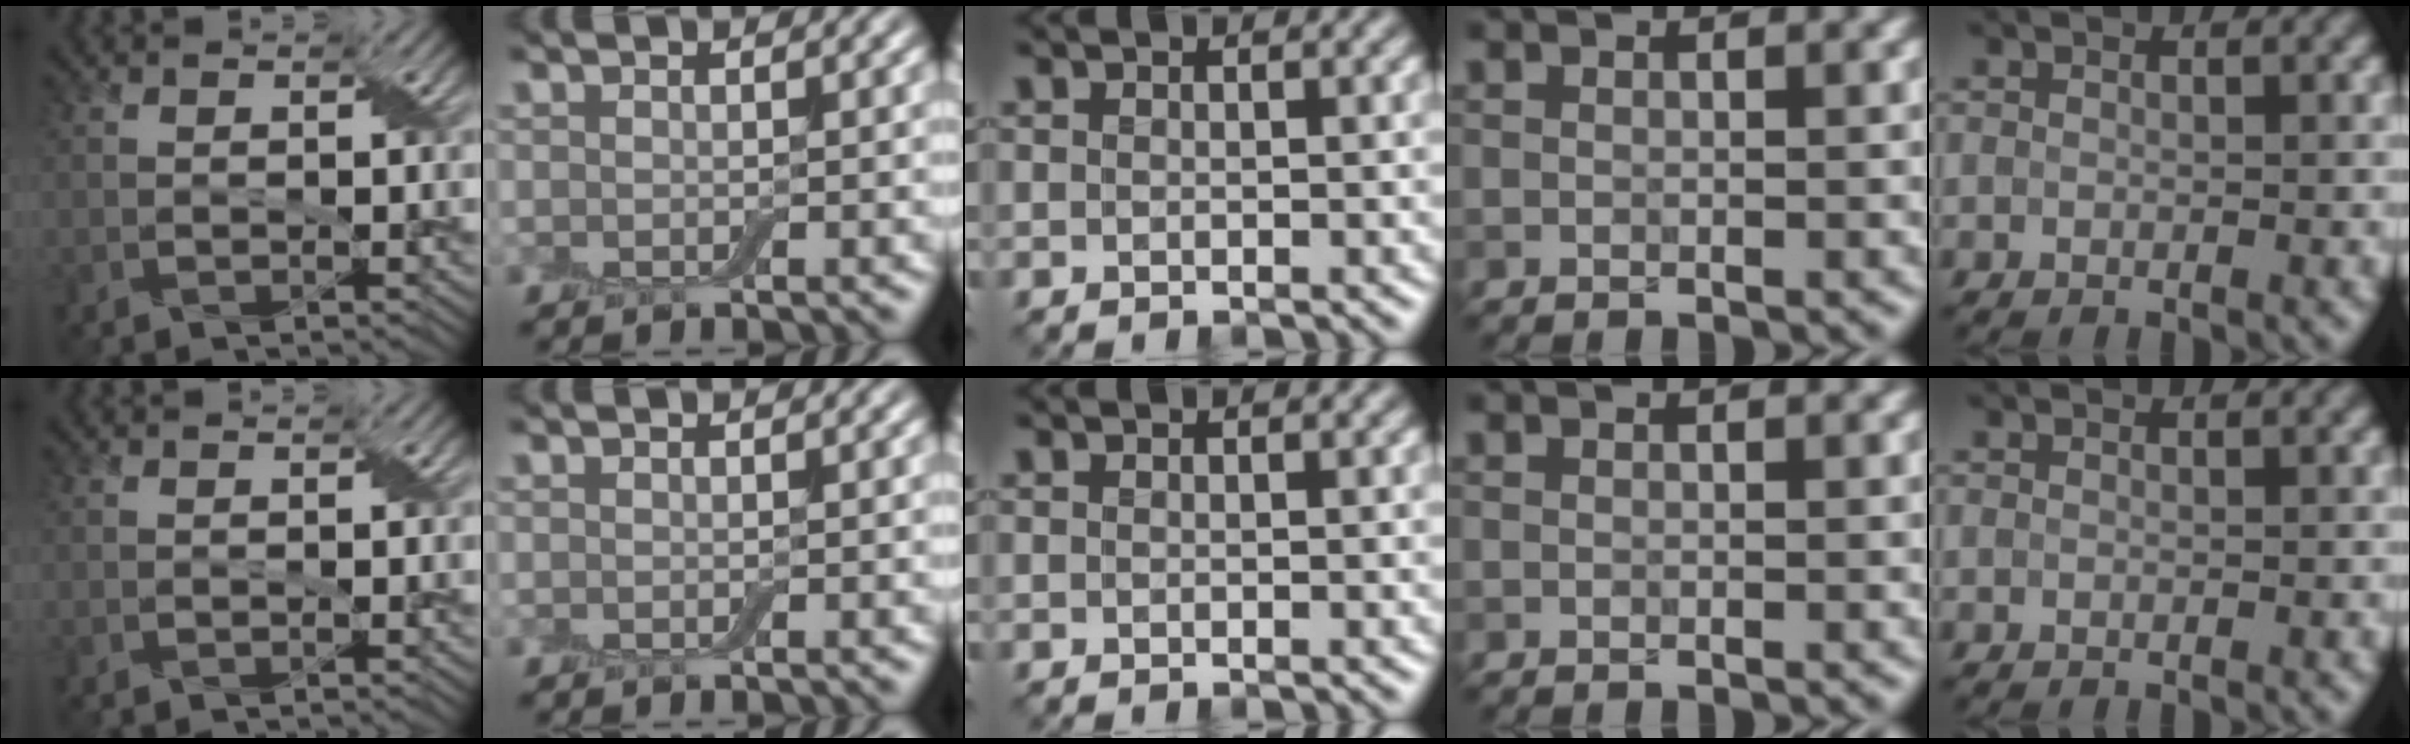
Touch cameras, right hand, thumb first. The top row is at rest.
{}